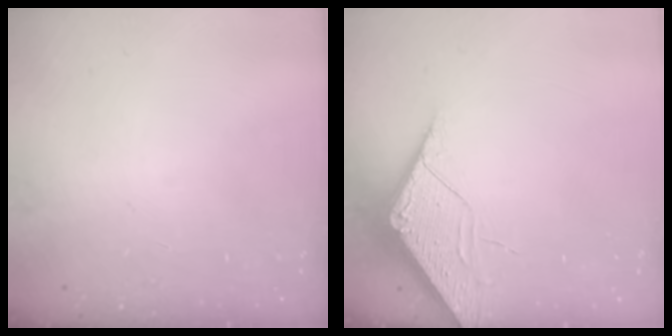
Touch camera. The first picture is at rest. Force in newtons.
{"total": 4.0, "press": 3.9, "slide": 0.4}